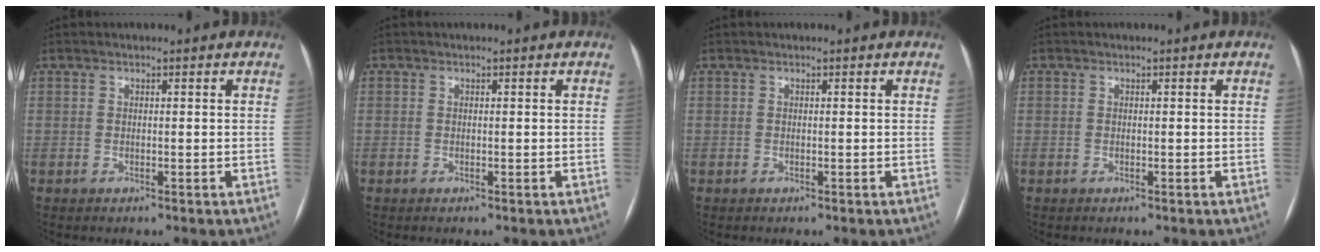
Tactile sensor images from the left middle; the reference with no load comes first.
{"total": 0.0}
{"total": 0.0}
{"total": 0.0}